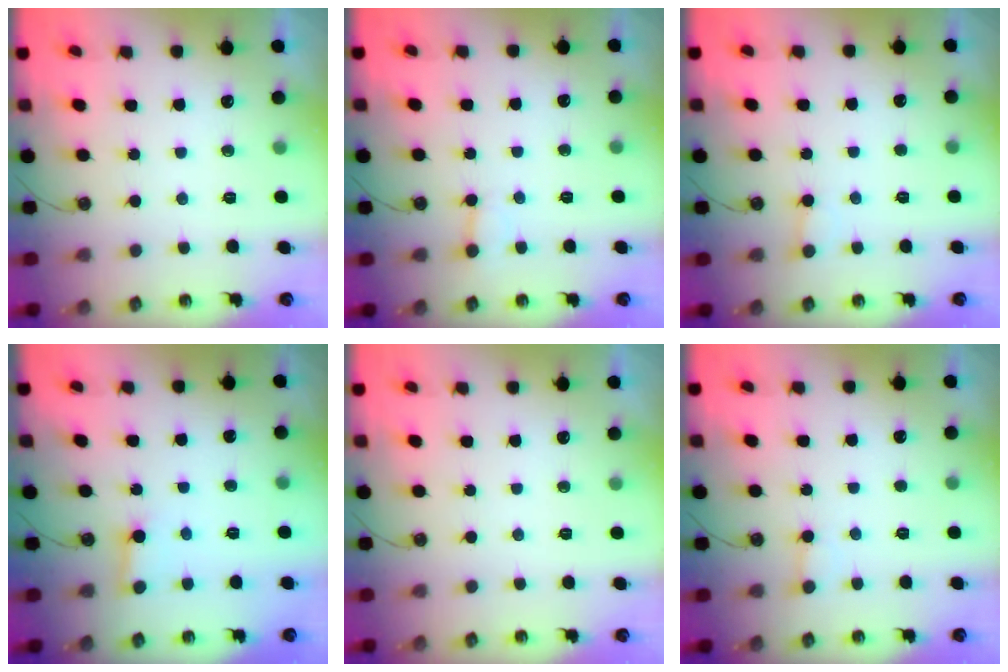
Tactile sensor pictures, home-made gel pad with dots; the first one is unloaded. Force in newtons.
{"total": 3.6, "press": 3.6, "slide": 0.3}
{"total": 3.2, "press": 3.2, "slide": 0.2}
{"total": 2.7, "press": 2.7, "slide": 0.0}
{"total": 0.0}
{"total": 1.9, "press": 1.9, "slide": 0.2}